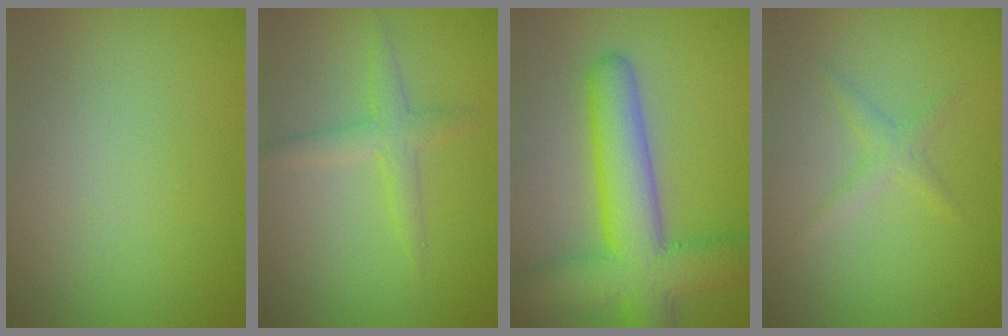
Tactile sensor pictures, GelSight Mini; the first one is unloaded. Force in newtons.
{"total": 2.2, "press": 2.2, "slide": 0.1}
{"total": 9.0, "press": 9.0, "slide": 0.3}
{"total": 1.3, "press": 1.3, "slide": 0.1}